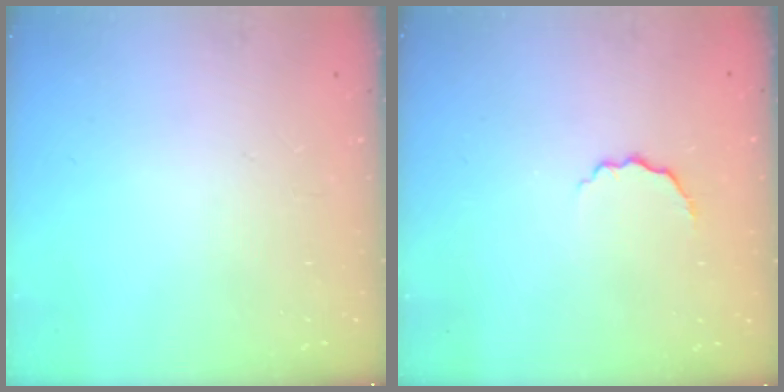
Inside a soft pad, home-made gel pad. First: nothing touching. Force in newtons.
{"total": 5.4, "press": 5.3, "slide": 1.0}